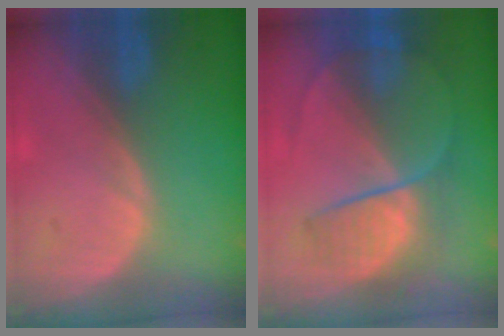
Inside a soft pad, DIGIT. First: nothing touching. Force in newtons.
{"total": 6.9, "press": 6.6, "slide": 1.7}